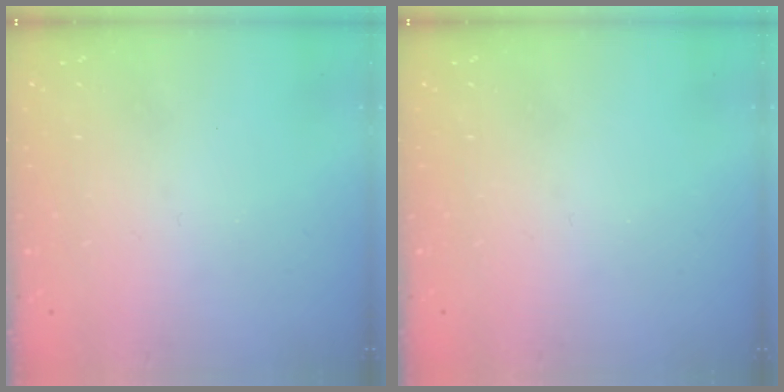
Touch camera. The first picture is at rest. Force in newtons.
{"total": 0.0}